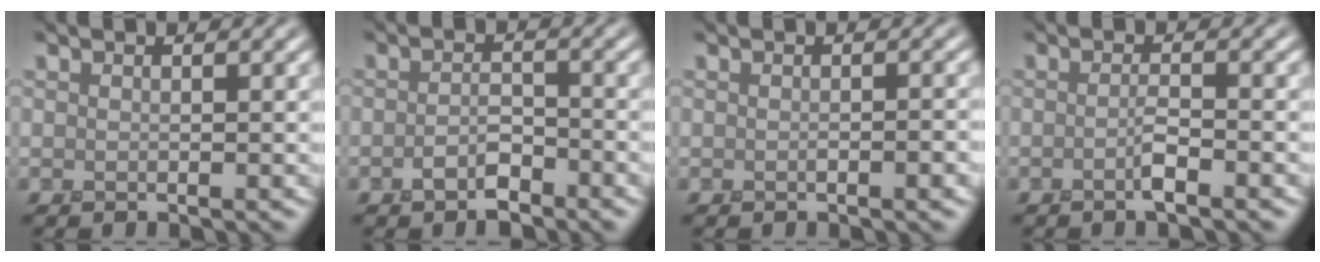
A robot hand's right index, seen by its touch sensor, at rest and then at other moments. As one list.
[{"total": 2.3, "force": [-1.6, 1.0, 1.4], "torque": [-0.026, 0.008, -0.033]}, {"total": 1.5, "force": [-0.4, 0.3, 1.4], "torque": [-0.016, 0.005, -0.007]}, {"total": 1.3, "force": [-0.7, 0.1, 1.1], "torque": [-0.022, 0.006, -0.017]}]